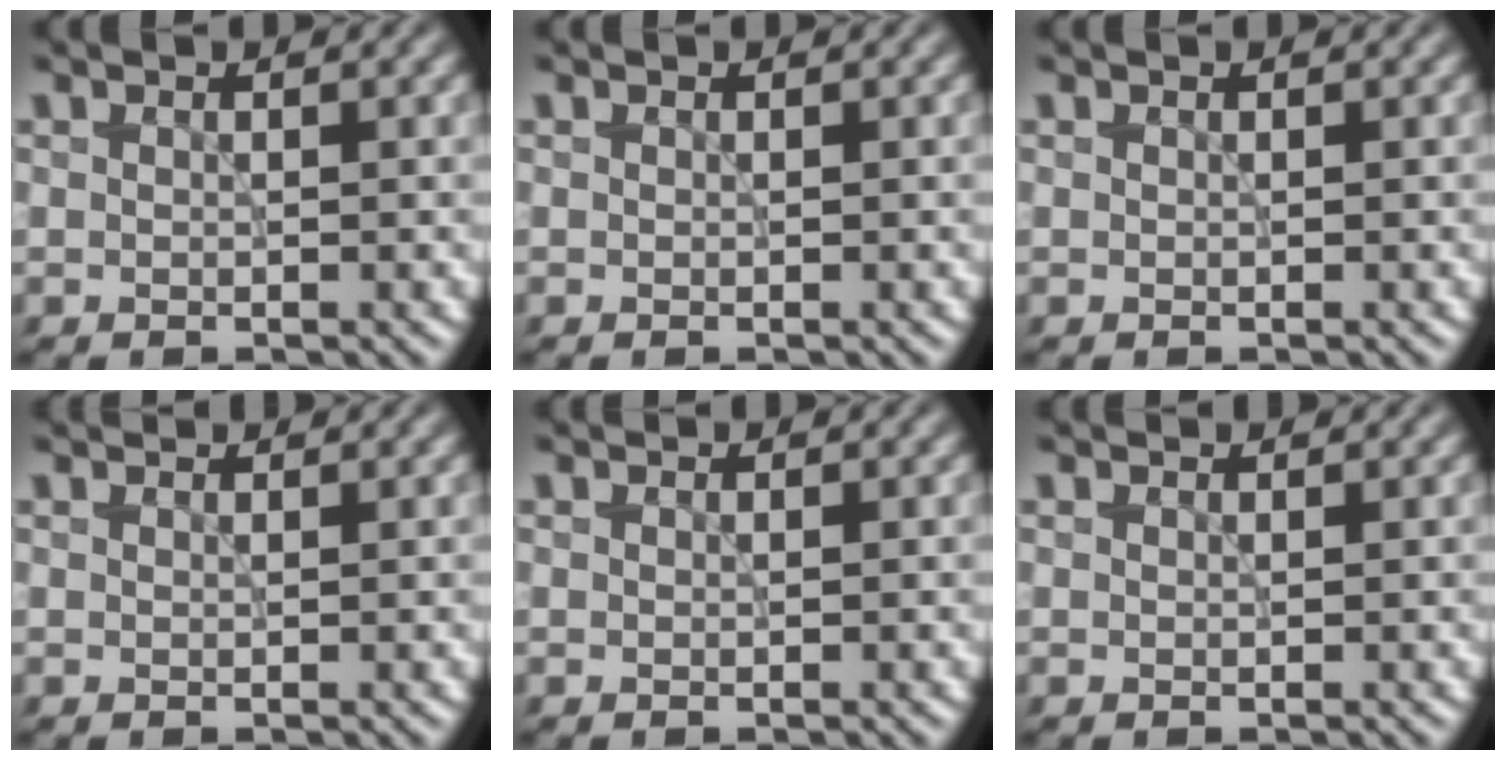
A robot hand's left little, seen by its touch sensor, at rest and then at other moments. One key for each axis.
{"total": 0.0}
{"total": 0.0}
{"total": 1.6, "fx": 1.6, "fy": 0.2, "fz": 0.5, "tx": -0.012, "ty": -0.002, "tz": 0.014}
{"total": 0.8, "fx": 0.8, "fy": 0.0, "fz": 0.1, "tx": -0.007, "ty": -0.004, "tz": 0.007}
{"total": 1.3, "fx": 1.2, "fy": 0.2, "fz": 0.4, "tx": -0.011, "ty": -0.003, "tz": 0.009}